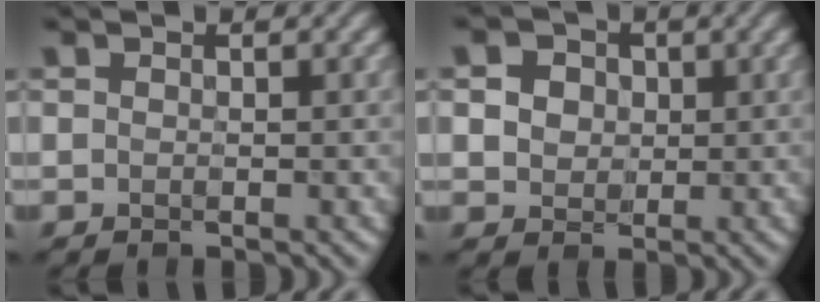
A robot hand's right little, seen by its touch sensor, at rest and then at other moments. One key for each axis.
{"total": 5.8, "fx": 2.1, "fy": 4.5, "fz": 2.9, "tx": -0.078, "ty": 0.016, "tz": 0.029}